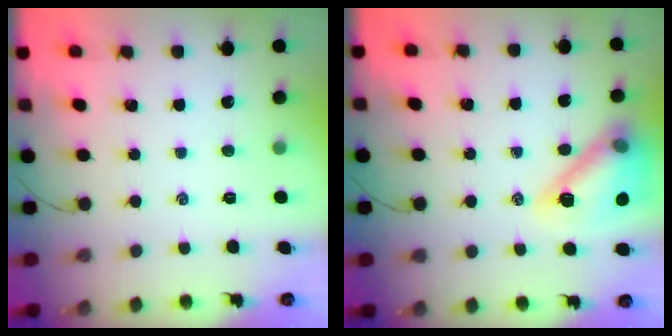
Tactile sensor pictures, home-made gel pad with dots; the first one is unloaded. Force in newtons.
{"total": 16.7, "press": 16.7, "slide": 1.6}